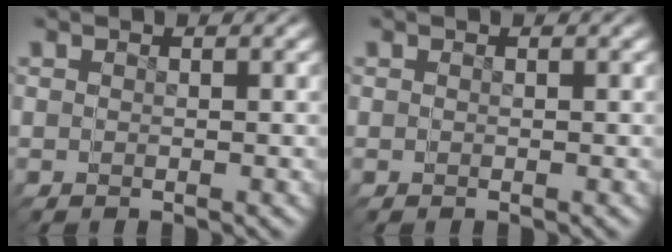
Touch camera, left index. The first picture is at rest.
{"total": 0.0}